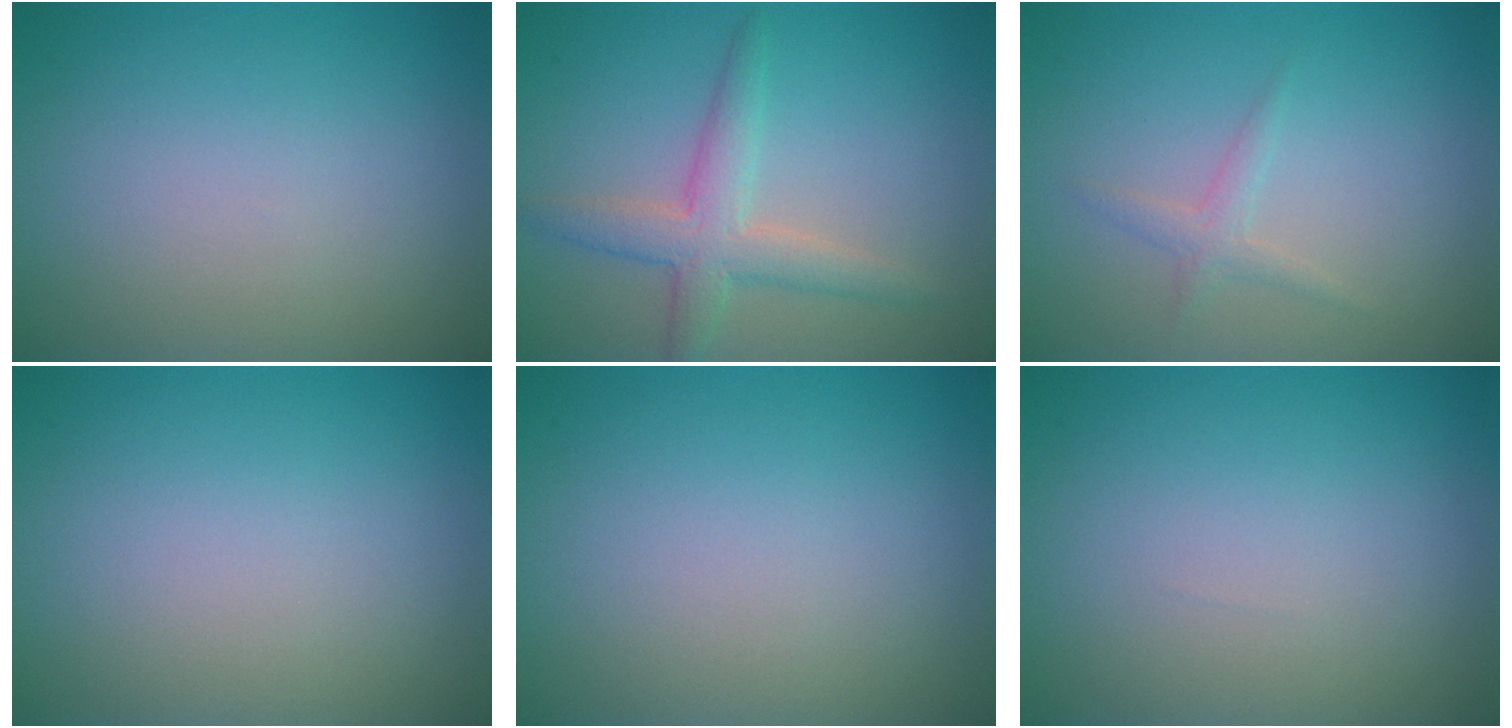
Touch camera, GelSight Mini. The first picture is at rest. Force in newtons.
{"total": 3.6, "press": 3.6, "slide": 0.1}
{"total": 1.4, "press": 1.4, "slide": 0.0}
{"total": 0.0}
{"total": 0.0}
{"total": 0.0}